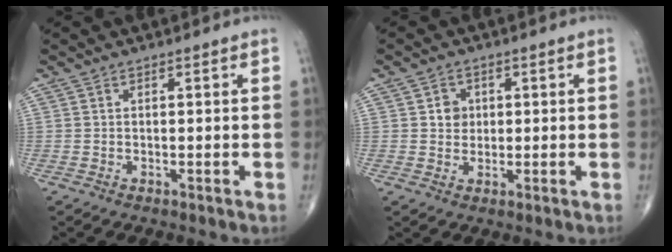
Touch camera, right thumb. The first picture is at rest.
{"total": 3.2, "force": [0.6, 2.9, 1.3], "torque": [0.001, 0.001, 0.009]}